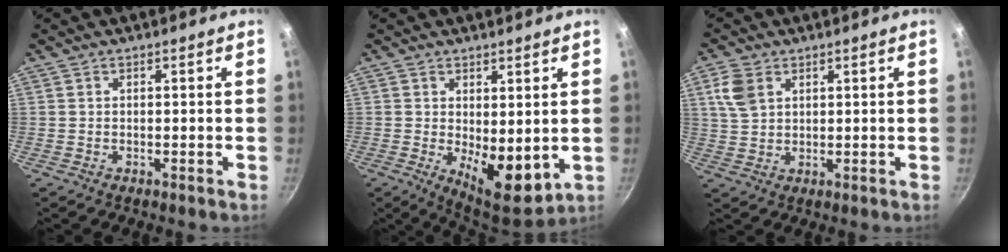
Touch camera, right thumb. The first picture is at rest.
{"total": 9.7, "force": [0.2, 4.6, 8.5], "torque": [-0.096, -0.027, 0.015]}
{"total": 6.1, "force": [2.6, 4.1, 3.6], "torque": [-0.067, 0.002, 0.054]}